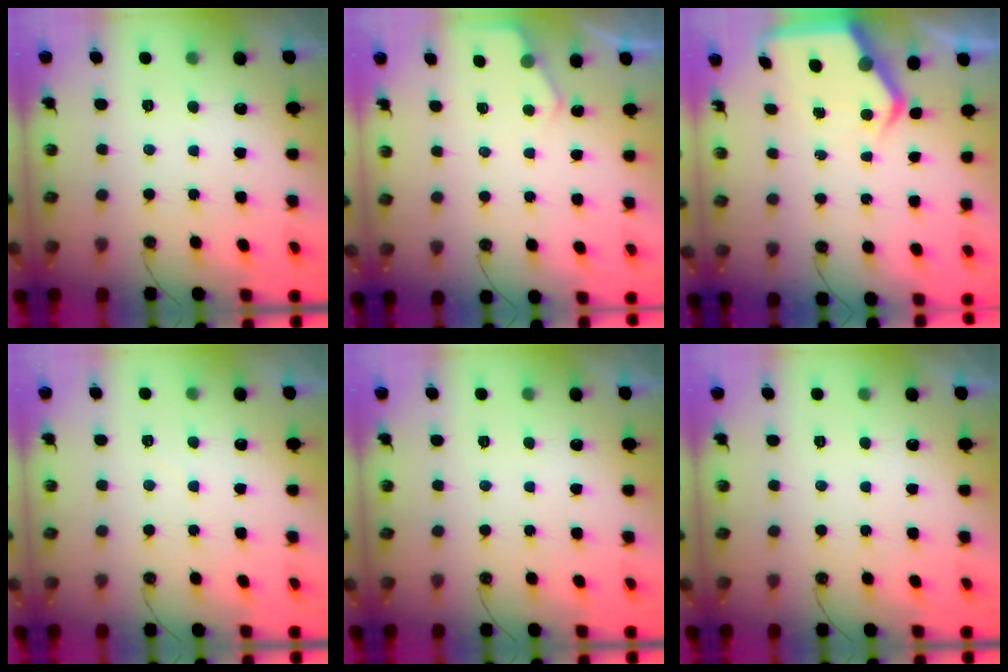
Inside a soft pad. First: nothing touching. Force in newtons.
{"total": 3.7, "press": 3.6, "slide": 0.6}
{"total": 6.3, "press": 6.3, "slide": 0.6}
{"total": 4.3, "press": 4.2, "slide": 0.4}
{"total": 0.0}
{"total": 0.0}